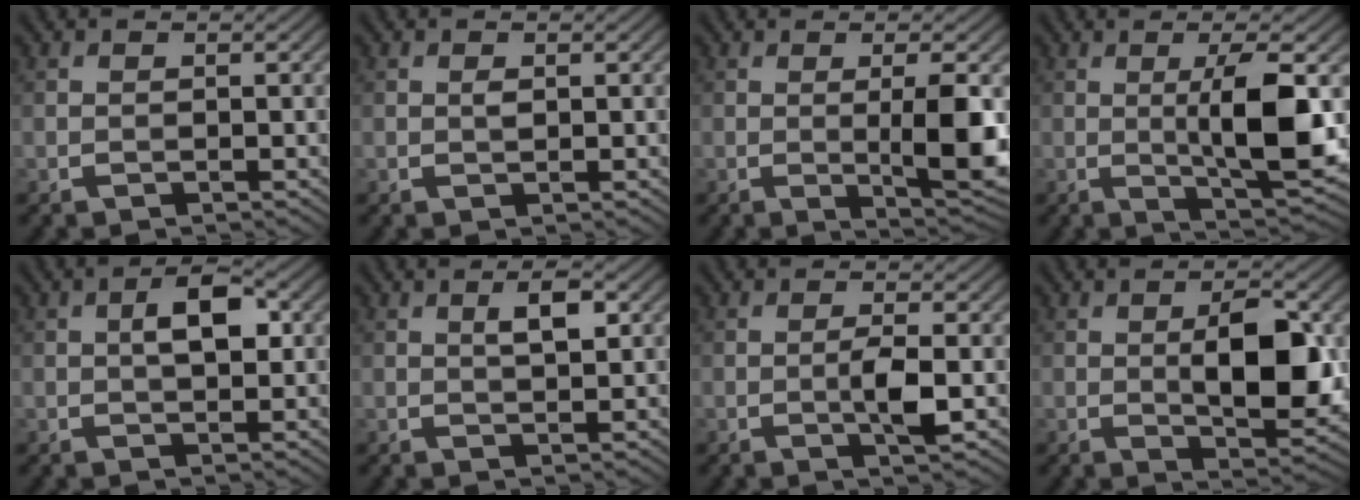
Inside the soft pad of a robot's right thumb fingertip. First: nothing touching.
{"total": 0.7, "force": [0.2, 0.4, 0.6], "torque": [-0.012, -0.001, 0.003]}
{"total": 6.5, "force": [-0.1, 1.1, 6.4], "torque": [-0.107, -0.003, 0.003]}
{"total": 8.9, "force": [0.4, 1.5, 8.7], "torque": [-0.145, 0.004, 0.011]}
{"total": 4.8, "force": [0.8, 2.1, 4.3], "torque": [-0.074, 0.006, 0.011]}
{"total": 3.2, "force": [1.1, 0.9, 2.9], "torque": [-0.052, 0.002, 0.019]}
{"total": 3.1, "force": [-0.6, 0.4, 3.1], "torque": [-0.057, 0.000, -0.015]}
{"total": 8.4, "force": [0.4, 3.3, 7.7], "torque": [-0.122, -0.001, 0.010]}